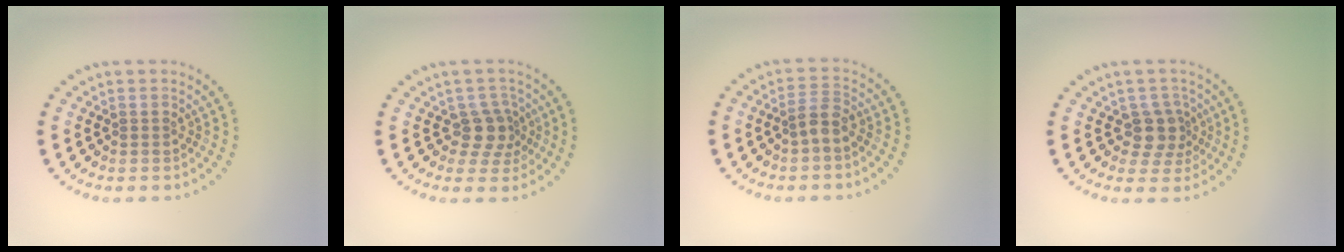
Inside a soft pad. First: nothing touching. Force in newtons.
{"total": 2.7, "press": 2.1, "slide": 1.7}
{"total": 1.8, "press": 1.5, "slide": 1.0}
{"total": 2.8, "press": 2.3, "slide": 1.7}